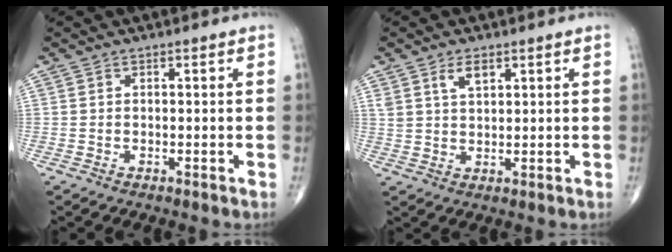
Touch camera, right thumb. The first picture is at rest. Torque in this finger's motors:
{"motor_torque": [-0.16, 0.21, 0.46, 0.50, 0.00]}